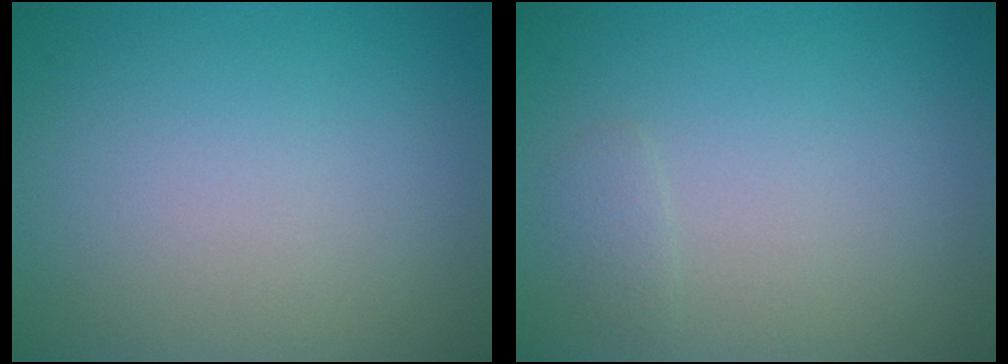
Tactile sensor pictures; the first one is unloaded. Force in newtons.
{"total": 0.8, "press": 0.8, "slide": 0.1}